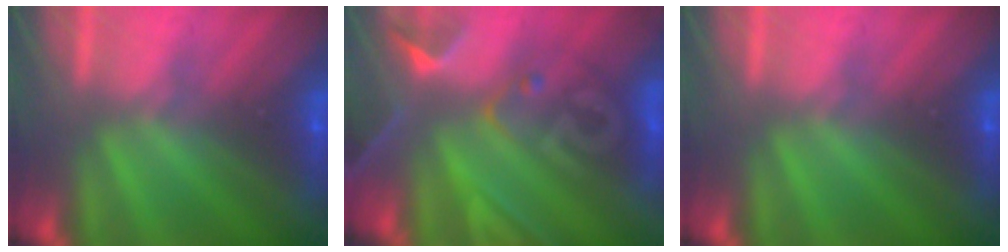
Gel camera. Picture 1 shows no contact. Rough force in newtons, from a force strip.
{"total": 7.5}
{"total": 0.0}